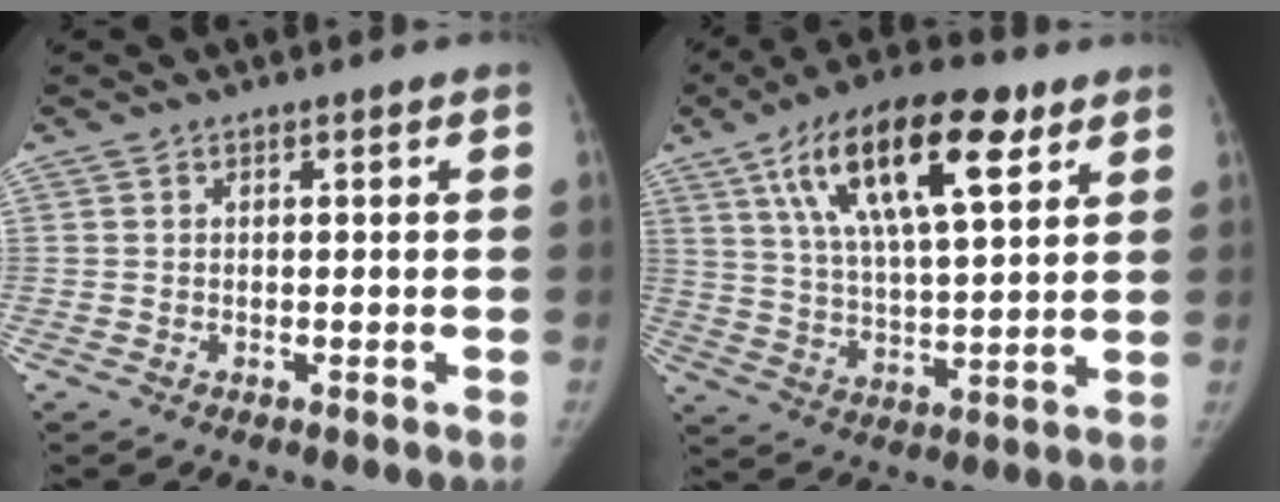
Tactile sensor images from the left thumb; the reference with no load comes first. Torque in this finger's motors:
{"motor_torque": [0.51, 0.09, 2.00, -0.77, 0.20]}